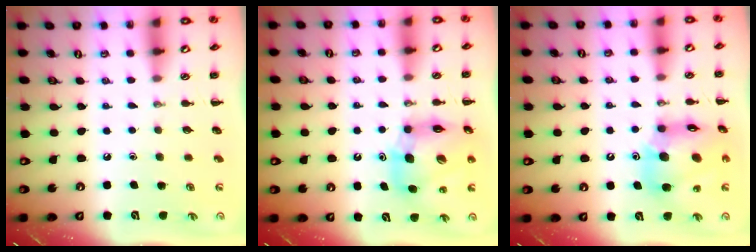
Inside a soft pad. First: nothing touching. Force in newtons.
{"total": 10.6, "press": 10.3, "slide": 2.6}
{"total": 17.4, "press": 16.9, "slide": 4.0}